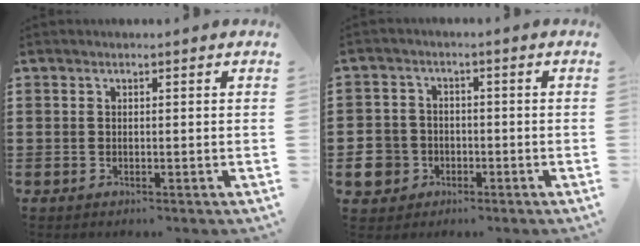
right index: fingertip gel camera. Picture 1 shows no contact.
{"total": 5.5, "force": [-2.2, 4.8, 1.8], "torque": [-0.077, 0.001, -0.048]}